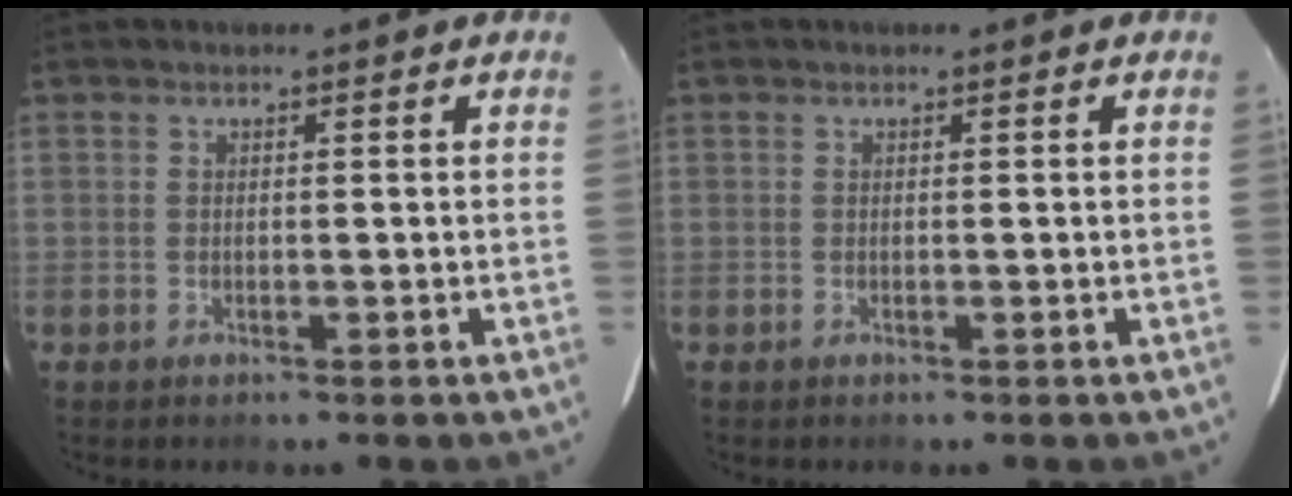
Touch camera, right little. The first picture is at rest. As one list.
[{"total": 0.0}]